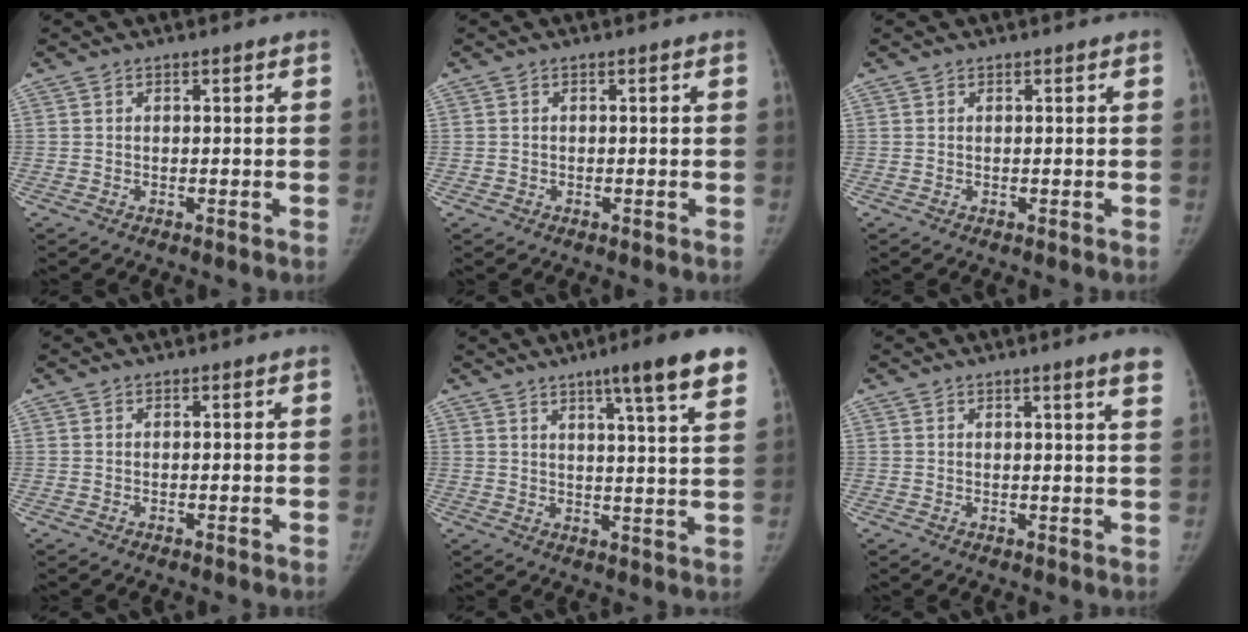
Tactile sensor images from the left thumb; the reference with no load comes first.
{"total": 0.7, "force": [-0.3, 0.6, -0.2], "torque": [0.011, 0.005, -0.005]}
{"total": 0.0}
{"total": 0.0}
{"total": 13.5, "force": [8.5, 0.9, 10.4], "torque": [-0.136, -0.035, 0.105]}
{"total": 5.5, "force": [3.7, -0.3, 4.0], "torque": [-0.048, -0.014, 0.039]}